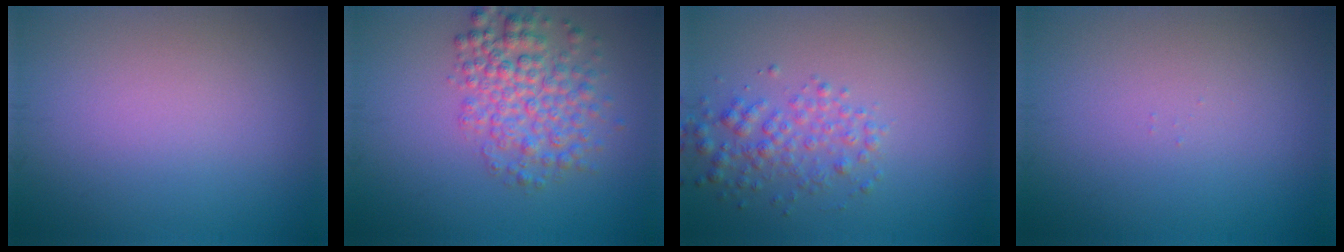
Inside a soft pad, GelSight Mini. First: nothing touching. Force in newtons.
{"total": 5.0, "press": 5.0, "slide": 0.2}
{"total": 2.6, "press": 2.6, "slide": 0.0}
{"total": 0.0}